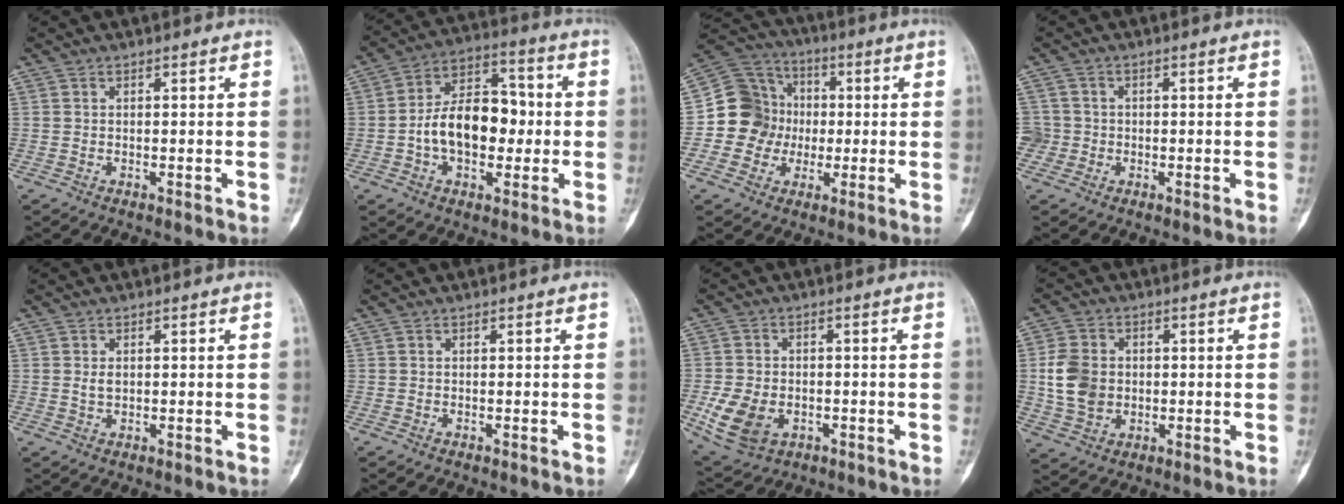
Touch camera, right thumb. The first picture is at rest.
{"total": 14.6, "force": [-1.4, 9.4, 11.1], "torque": [-0.153, 0.041, -0.026]}
{"total": 12.3, "force": [-0.8, 11.8, 3.6], "torque": [-0.022, 0.030, -0.022]}
{"total": 3.2, "force": [-0.6, 3.1, -0.3], "torque": [0.025, 0.012, -0.017]}
{"total": 1.7, "force": [0.3, 1.1, 1.2], "torque": [-0.019, -0.002, 0.008]}
{"total": 0.0}
{"total": 9.3, "force": [-2.7, 6.6, 6.0], "torque": [-0.111, 0.005, -0.039]}
{"total": 9.0, "force": [0.2, 7.2, 5.4], "torque": [-0.091, 0.002, 0.007]}